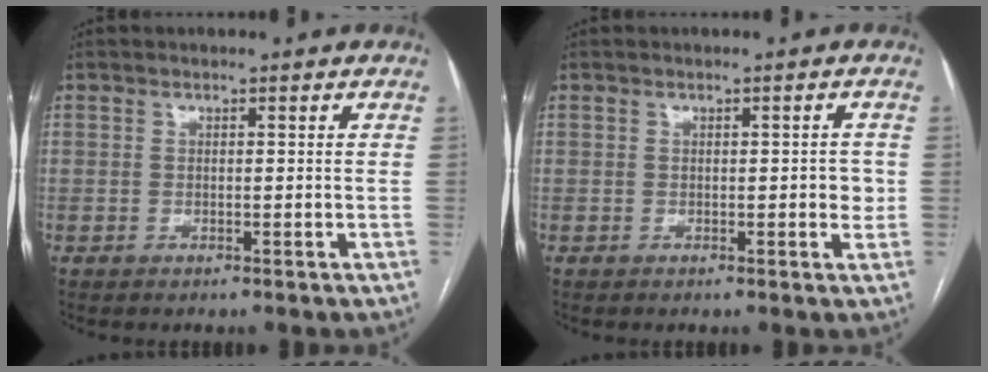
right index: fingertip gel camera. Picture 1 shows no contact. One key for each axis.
{"total": 1.9, "fx": -0.1, "fy": 0.8, "fz": 1.7, "tx": -0.017, "ty": 0.001, "tz": -0.001}